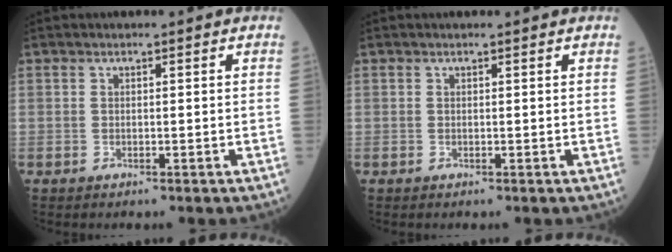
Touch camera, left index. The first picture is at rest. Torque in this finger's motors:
{"motor_torque": [-0.33, 0.05, -0.64, -0.04]}